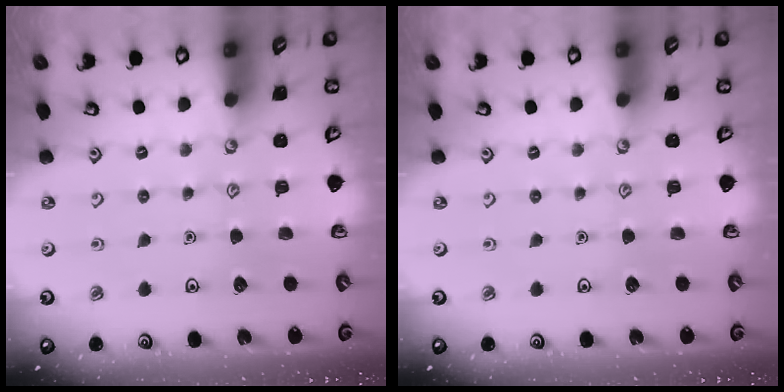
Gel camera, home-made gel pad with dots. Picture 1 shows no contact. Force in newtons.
{"total": 0.0}